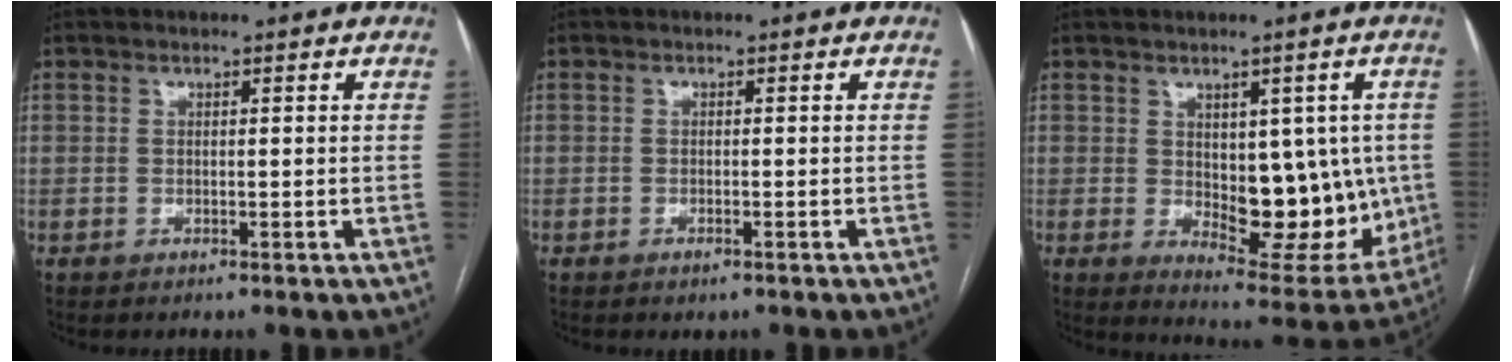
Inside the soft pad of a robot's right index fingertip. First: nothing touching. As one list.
[{"total": 0.8, "force": [-0.5, 0.2, 0.6], "torque": [-0.012, -0.003, 0.000]}, {"total": 14.1, "force": [-0.3, 6.8, 12.4], "torque": [-0.143, -0.003, 0.020]}]